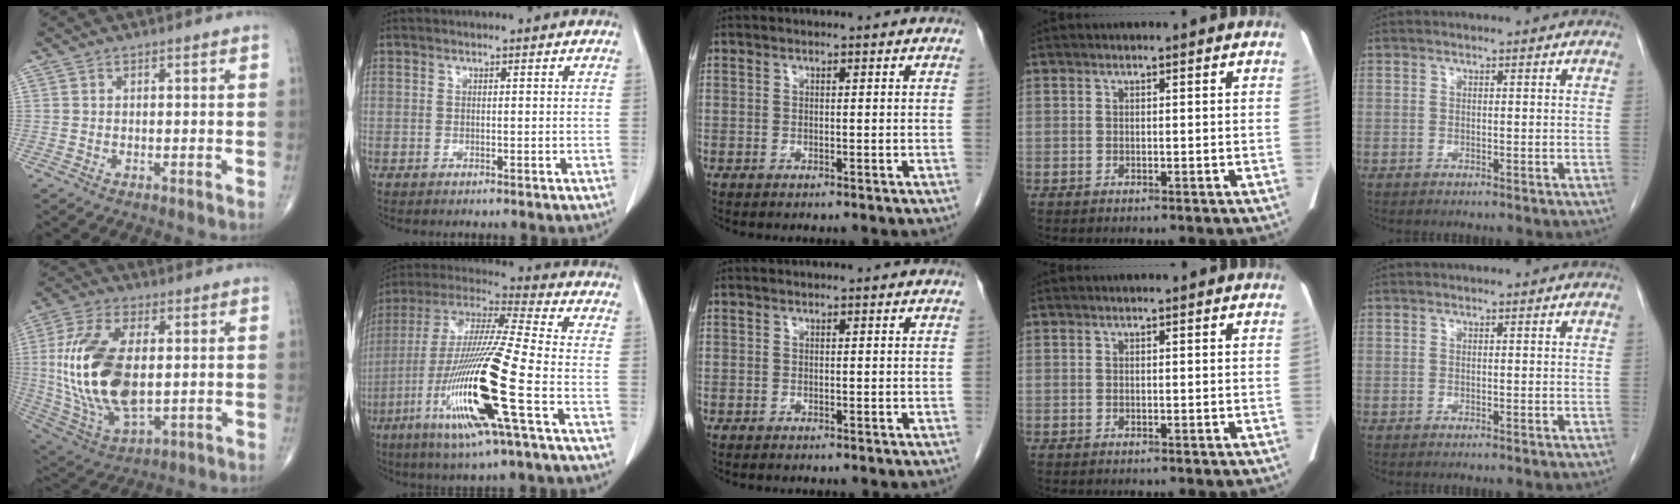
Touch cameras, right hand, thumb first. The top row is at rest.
{"thumb": {"total": 21.2, "force": [1.1, 10.7, 18.3], "torque": [-0.385, -0.015, 0.030]}, "index": {"total": 20.0, "force": [-7.0, 0.0, 18.7], "torque": [-0.403, -0.031, -0.141]}}